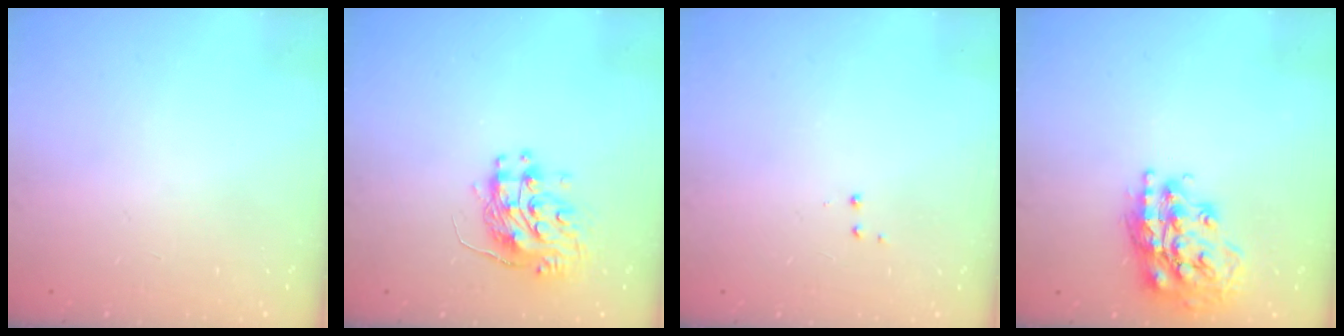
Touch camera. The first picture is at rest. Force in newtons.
{"total": 10.7, "press": 10.6, "slide": 1.2}
{"total": 2.8, "press": 2.7, "slide": 0.5}
{"total": 18.4, "press": 18.3, "slide": 1.7}